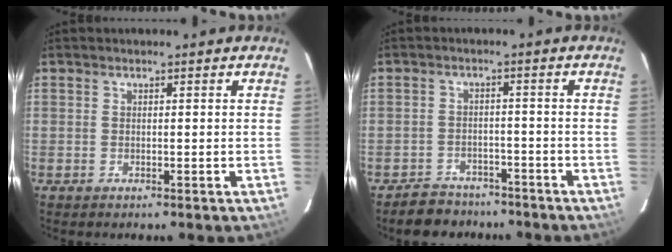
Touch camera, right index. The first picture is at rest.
{"total": 7.1, "force": [-5.8, 4.1, 0.8], "torque": [-0.030, 0.020, -0.079]}